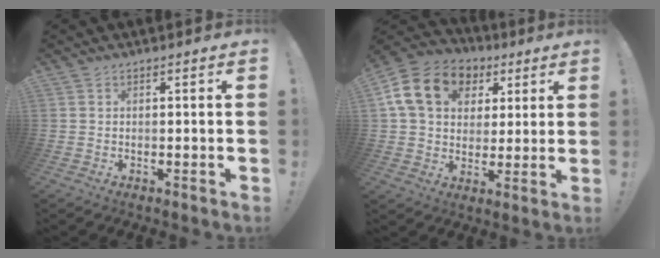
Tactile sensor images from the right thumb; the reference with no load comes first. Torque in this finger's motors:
{"motor_torque": [0.98, 1.57, 0.95, 0.16, 0.09]}